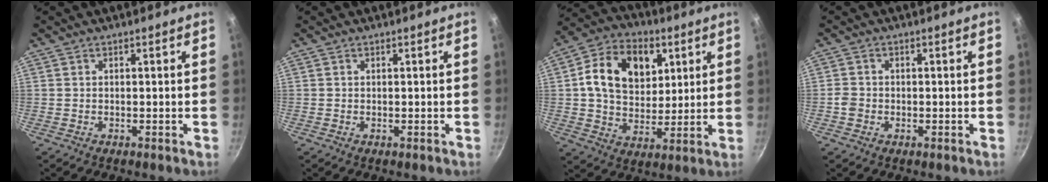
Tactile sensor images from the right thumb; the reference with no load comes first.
{"total": 0.0}
{"total": 16.4, "force": [4.5, 11.8, 10.5], "torque": [-0.148, 0.001, 0.076]}
{"total": 1.9, "force": [-0.5, 1.6, 0.9], "torque": [-0.011, 0.008, -0.011]}